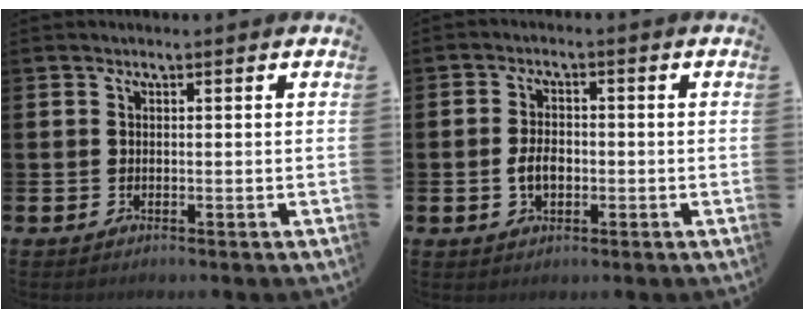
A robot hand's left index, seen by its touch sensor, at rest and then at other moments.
{"total": 3.5, "force": [-0.6, 2.2, 2.6], "torque": [-0.041, 0.002, -0.015]}